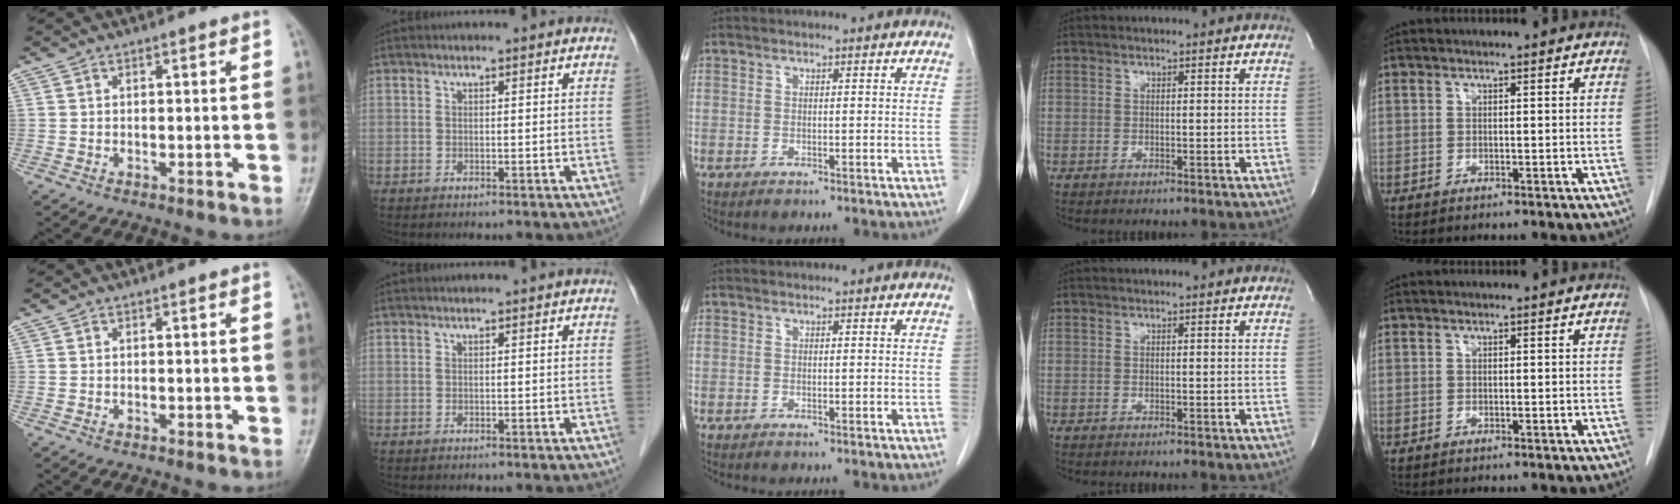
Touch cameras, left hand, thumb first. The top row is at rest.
{}